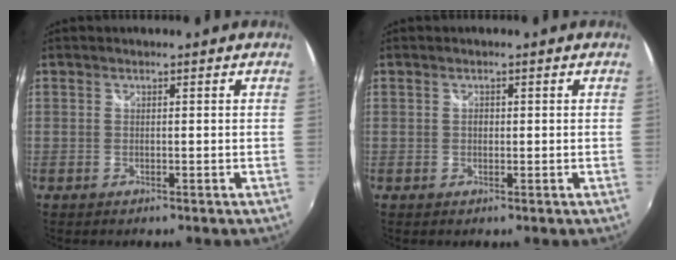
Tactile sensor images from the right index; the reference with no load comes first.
{"total": 0.8, "force": [0.1, 0.7, 0.4], "torque": [-0.005, 0.002, 0.000]}